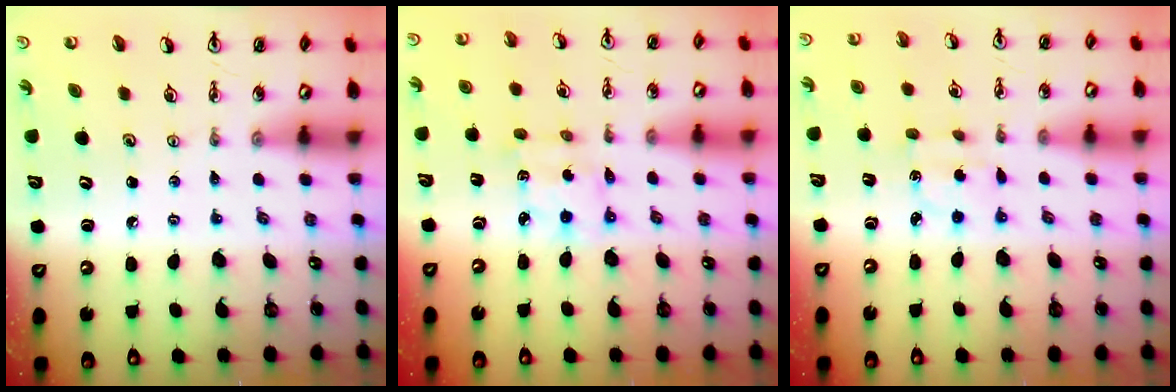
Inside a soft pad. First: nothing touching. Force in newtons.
{"total": 2.3, "press": 2.3, "slide": 0.3}
{"total": 2.6, "press": 2.5, "slide": 0.6}